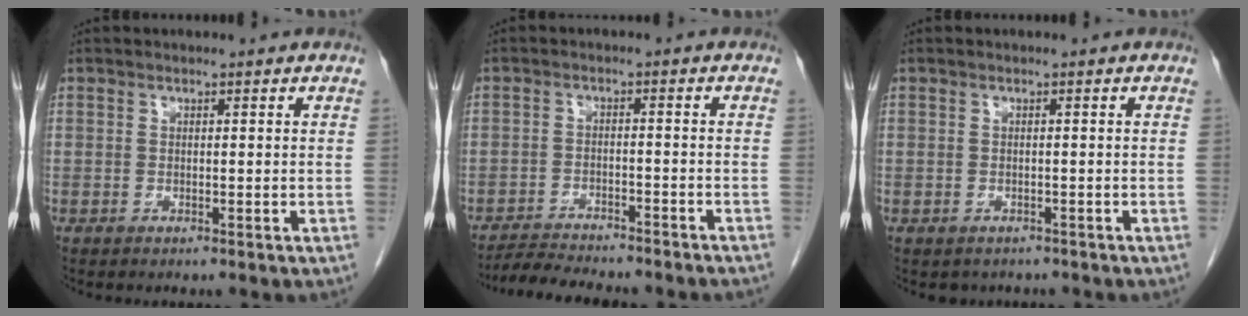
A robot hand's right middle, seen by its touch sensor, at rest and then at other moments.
{"total": 8.7, "force": [-8.1, 0.4, 3.2], "torque": [-0.049, -0.011, -0.124]}
{"total": 2.4, "force": [-2.1, 1.3, 0.2], "torque": [-0.007, 0.001, -0.027]}